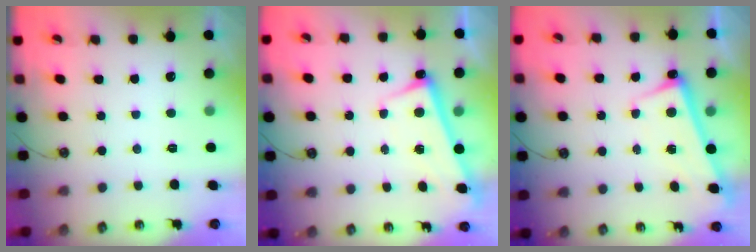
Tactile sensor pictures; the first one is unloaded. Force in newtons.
{"total": 2.7, "press": 2.7, "slide": 0.5}
{"total": 2.7, "press": 2.7, "slide": 0.6}